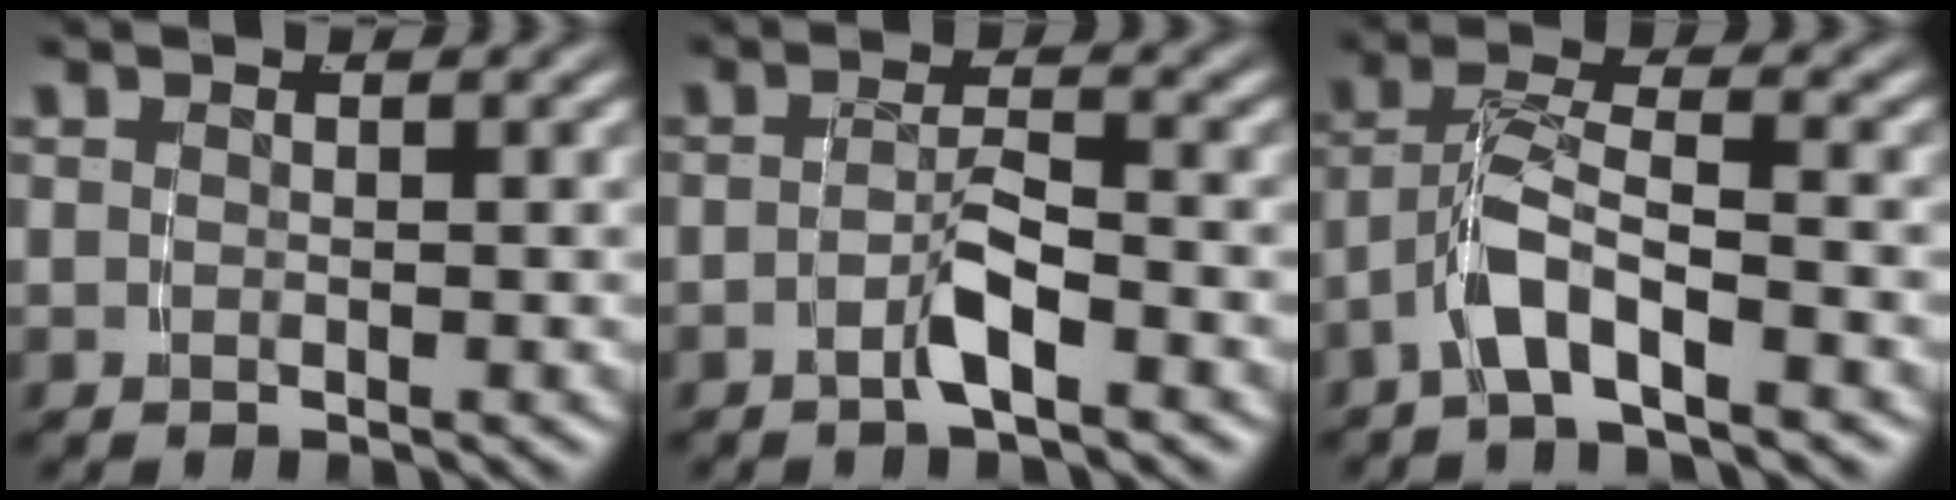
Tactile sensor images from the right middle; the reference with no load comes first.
{"total": 2.6, "force": [-1.9, 0.0, 1.8], "torque": [-0.028, 0.000, -0.033]}
{"total": 3.5, "force": [-1.8, 1.2, 2.8], "torque": [-0.068, -0.007, -0.029]}